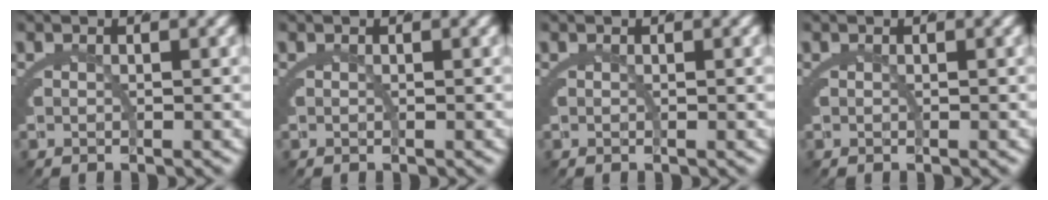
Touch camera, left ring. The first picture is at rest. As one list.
[{"total": 0.0}, {"total": 0.0}, {"total": 0.0}]